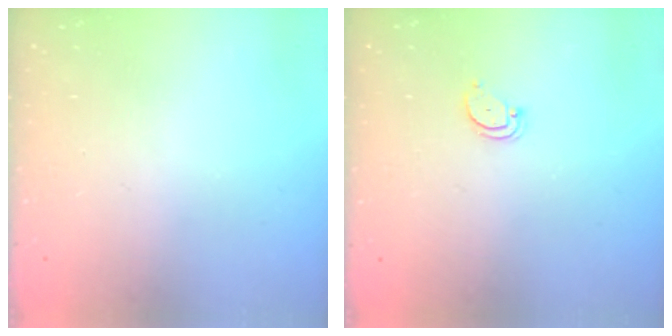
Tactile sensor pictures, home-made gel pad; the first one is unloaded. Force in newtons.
{"total": 2.4, "press": 2.4, "slide": 0.2}